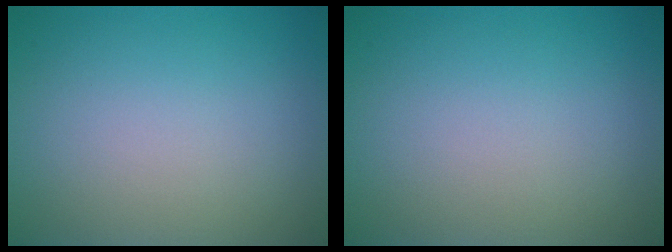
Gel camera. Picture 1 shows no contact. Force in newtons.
{"total": 0.0}